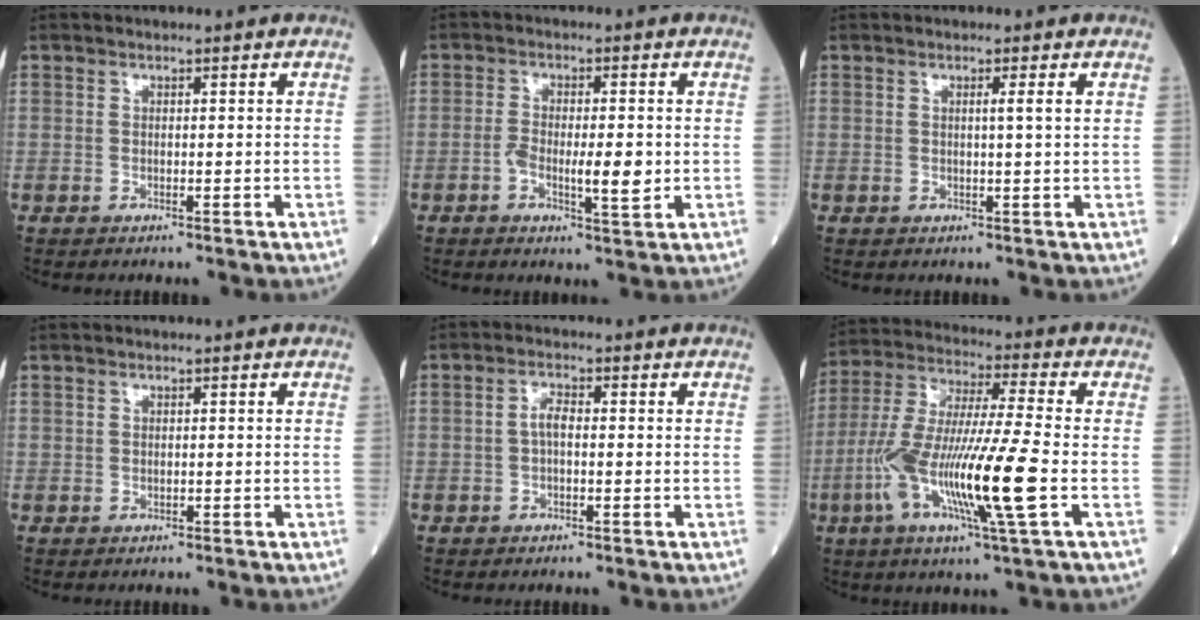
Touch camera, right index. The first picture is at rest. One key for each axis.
{"total": 5.4, "fx": -1.0, "fy": 1.3, "fz": 5.2, "tx": -0.089, "ty": -0.003, "tz": -0.016}
{"total": 1.5, "fx": 0.5, "fy": -0.5, "fz": 1.3, "tx": -0.026, "ty": -0.003, "tz": 0.008}
{"total": 0.0}
{"total": 2.1, "fx": -0.2, "fy": 0.8, "fz": 1.9, "tx": -0.040, "ty": 0.004, "tz": -0.003}
{"total": 16.4, "fx": -4.4, "fy": 0.2, "fz": 15.8, "tx": -0.323, "ty": -0.014, "tz": -0.088}